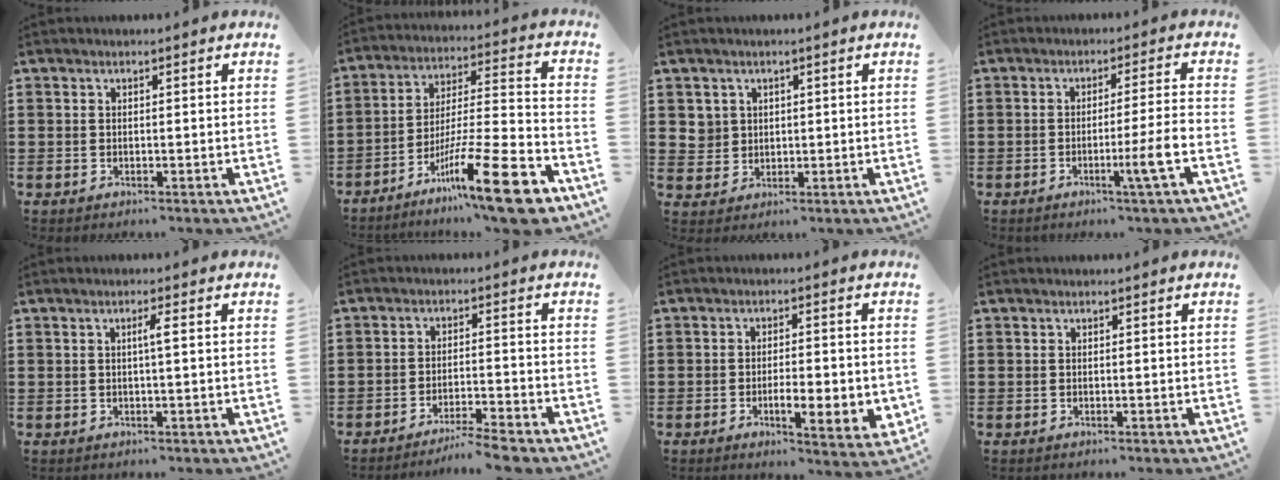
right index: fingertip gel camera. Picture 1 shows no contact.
{"total": 17.0, "force": [-11.2, 1.5, 12.8], "torque": [-0.201, 0.037, -0.190]}
{"total": 3.1, "force": [1.2, 2.8, 0.4], "torque": [-0.023, 0.010, 0.023]}
{"total": 6.0, "force": [-2.2, -0.9, 5.6], "torque": [-0.089, -0.013, -0.039]}
{"total": 1.7, "force": [0.1, -0.2, 1.7], "torque": [-0.031, -0.002, -0.001]}
{"total": 4.3, "force": [-4.0, -0.4, 1.3], "torque": [-0.025, -0.005, -0.081]}
{"total": 6.0, "force": [-1.5, 1.9, 5.5], "torque": [-0.084, -0.002, -0.026]}
{"total": 0.0}